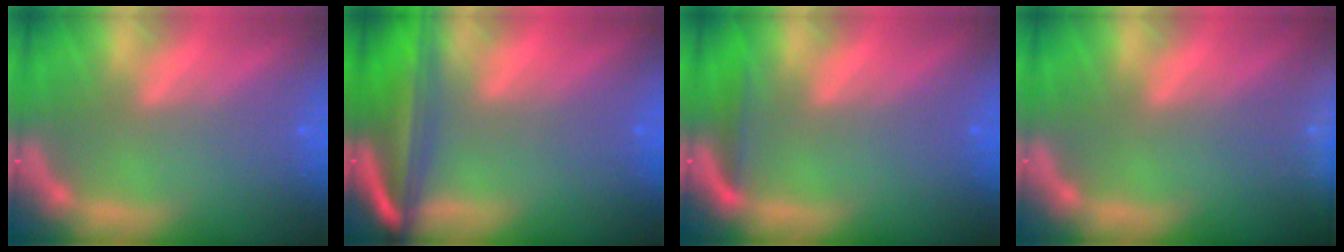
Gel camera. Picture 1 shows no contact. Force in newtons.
{"total": 10.1}
{"total": 1.9}
{"total": 8.5}